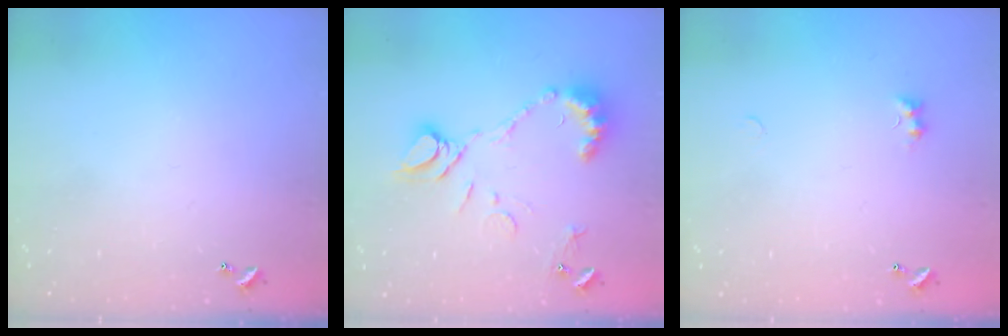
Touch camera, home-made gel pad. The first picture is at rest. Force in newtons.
{"total": 11.1, "press": 11.0, "slide": 1.3}
{"total": 1.4, "press": 1.3, "slide": 0.5}